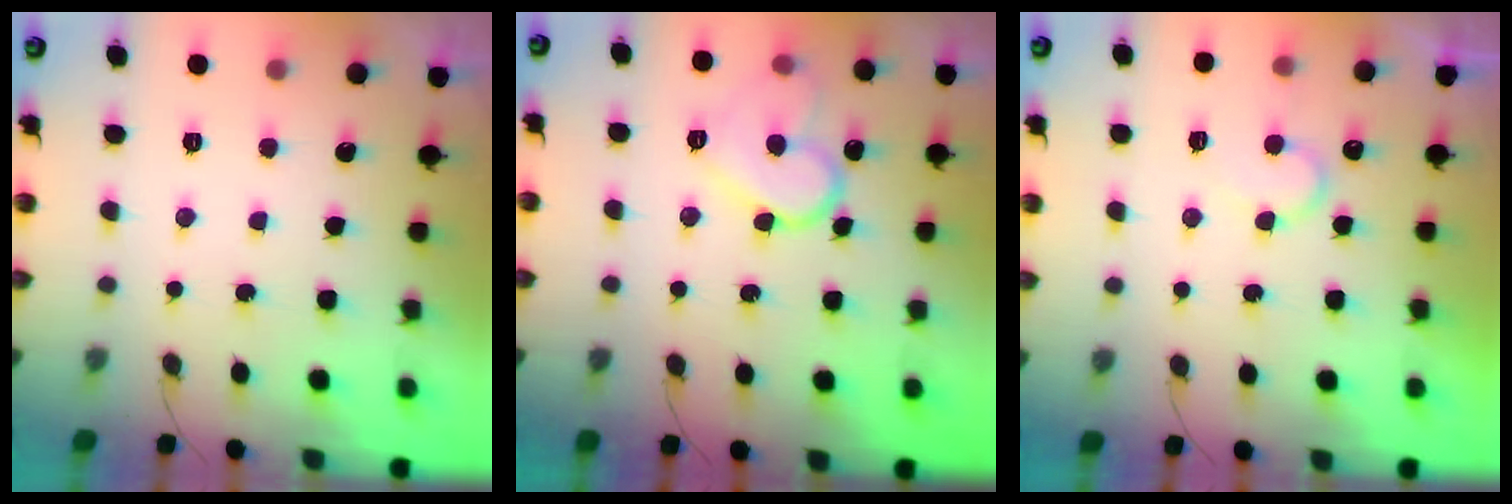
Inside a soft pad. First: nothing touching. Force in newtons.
{"total": 11.5, "press": 11.5, "slide": 0.9}
{"total": 6.8, "press": 6.8, "slide": 0.6}